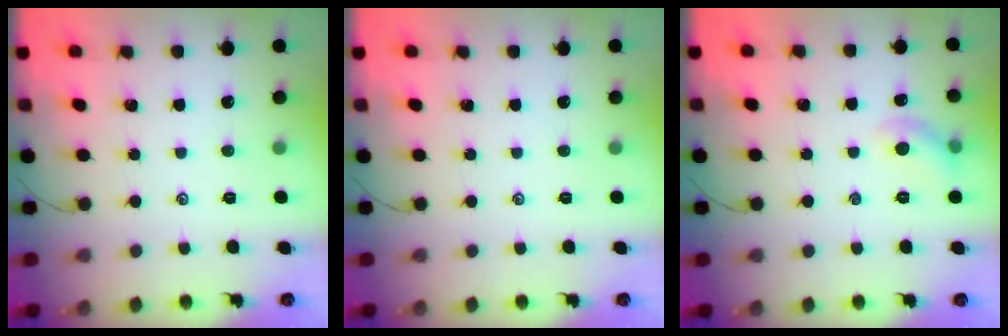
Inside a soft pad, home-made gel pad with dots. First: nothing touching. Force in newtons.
{"total": 0.0}
{"total": 6.0, "press": 5.9, "slide": 1.2}